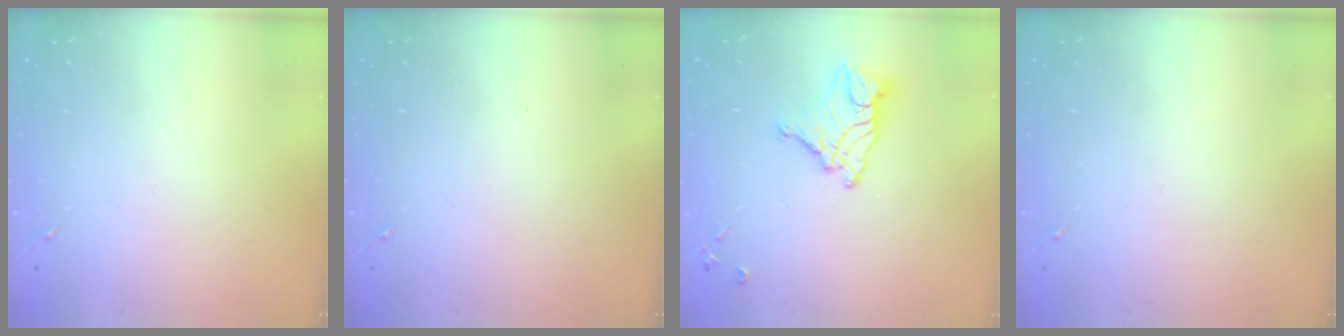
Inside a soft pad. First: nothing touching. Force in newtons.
{"total": 0.0}
{"total": 12.7, "press": 12.6, "slide": 1.1}
{"total": 0.0}